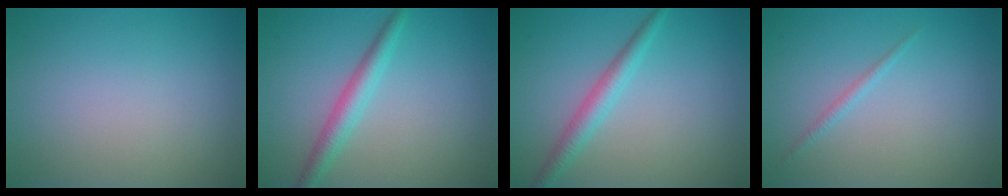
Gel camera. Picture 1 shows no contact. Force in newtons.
{"total": 2.7, "press": 2.7, "slide": 0.1}
{"total": 2.5, "press": 2.5, "slide": 0.1}
{"total": 0.8, "press": 0.8, "slide": 0.1}